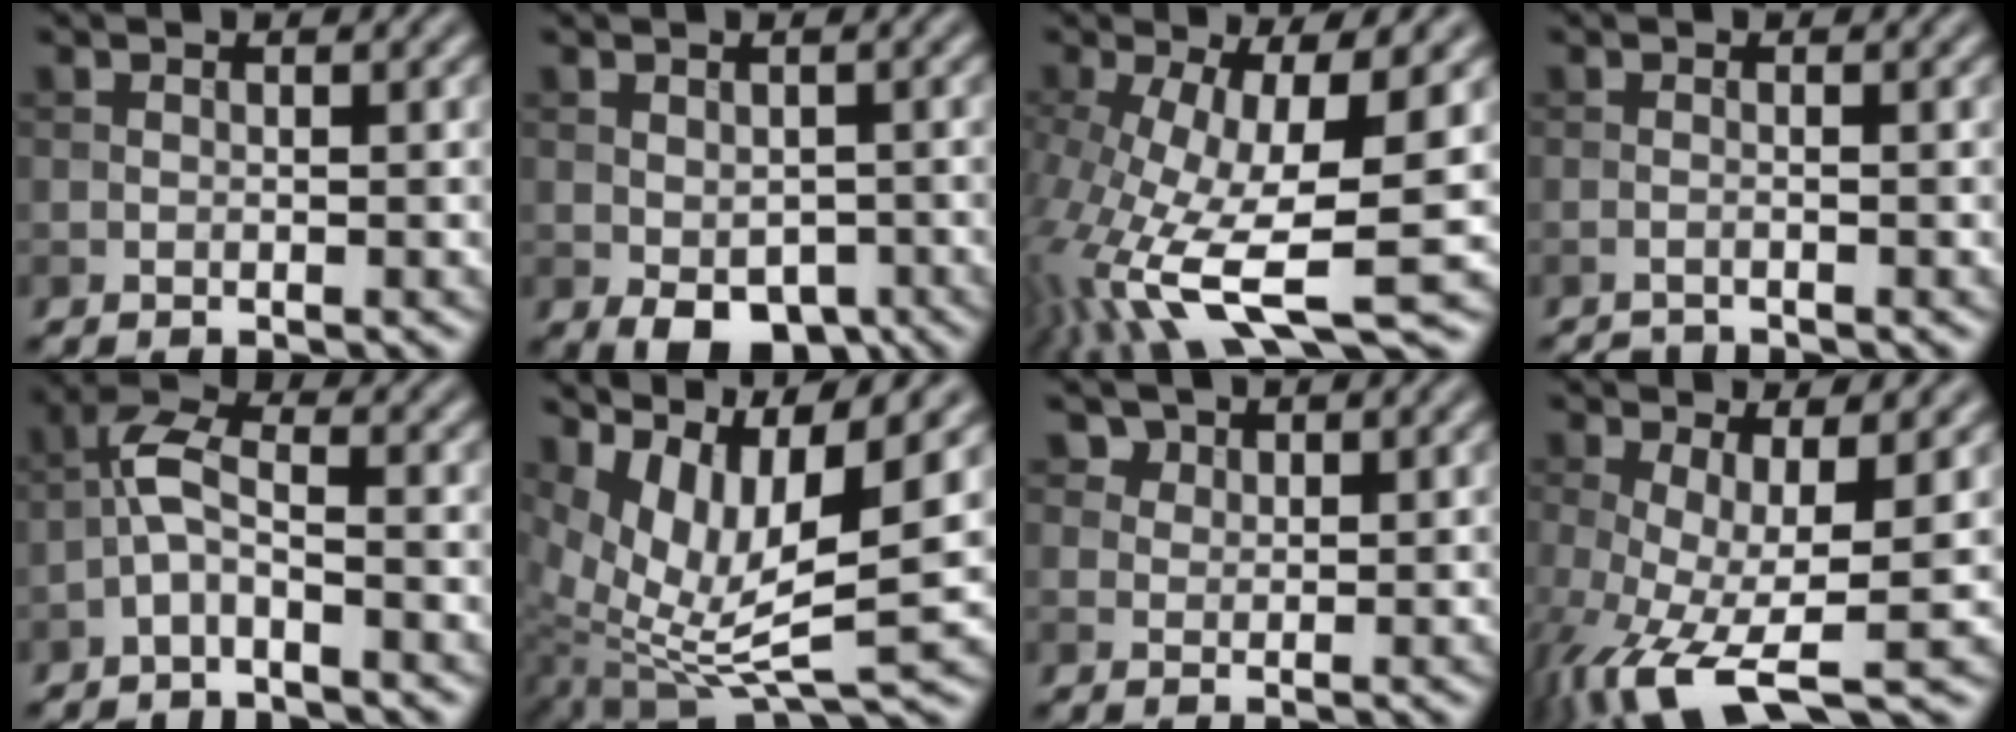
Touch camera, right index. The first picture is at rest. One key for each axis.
{"total": 4.6, "fx": -1.9, "fy": 2.7, "fz": 3.1, "tx": -0.042, "ty": -0.012, "tz": -0.029}
{"total": 12.9, "fx": -3.6, "fy": 4.4, "fz": 11.6, "tx": -0.238, "ty": -0.025, "tz": -0.054}
{"total": 1.3, "fx": -1.0, "fy": 0.3, "fz": 0.8, "tx": -0.003, "ty": -0.009, "tz": -0.028}
{"total": 3.3, "fx": -1.4, "fy": 1.2, "fz": 2.7, "tx": -0.060, "ty": 0.013, "tz": -0.040}
{"total": 9.0, "fx": 3.8, "fy": 3.1, "fz": 7.5, "tx": -0.156, "ty": -0.009, "tz": 0.080}
{"total": 2.9, "fx": 2.1, "fy": 1.8, "fz": 0.9, "tx": -0.027, "ty": -0.014, "tz": 0.048}
{"total": 8.3, "fx": -2.3, "fy": 2.6, "fz": 7.5, "tx": -0.149, "ty": -0.014, "tz": -0.041}